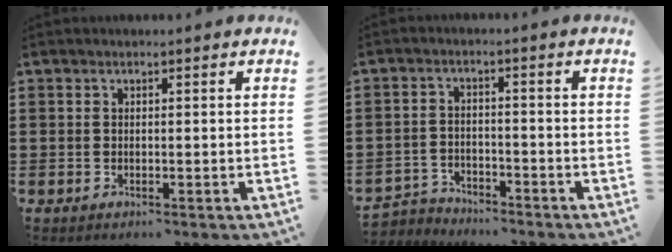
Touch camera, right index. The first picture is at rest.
{"total": 3.3, "force": [-3.3, 0.5, -0.4], "torque": [-0.002, 0.000, -0.072]}